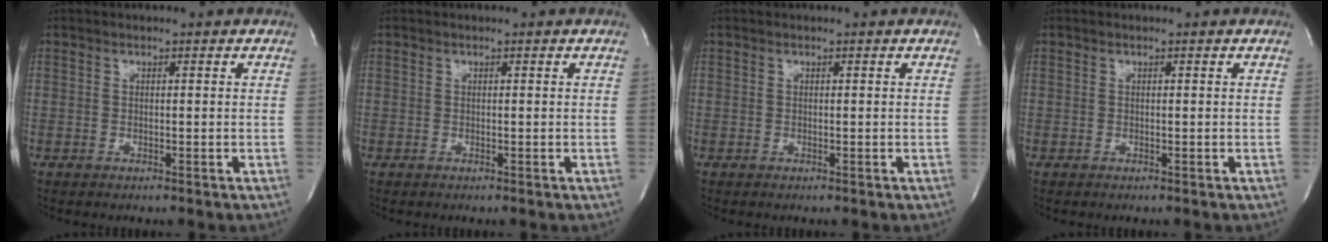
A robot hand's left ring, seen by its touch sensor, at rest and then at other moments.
{"total": 0.0}
{"total": 0.0}
{"total": 0.0}